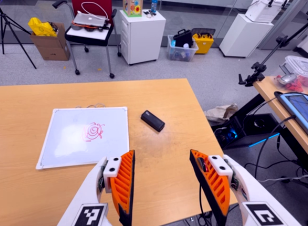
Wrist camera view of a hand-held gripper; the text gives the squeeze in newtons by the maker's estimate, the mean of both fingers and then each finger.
{"total": 0.0}